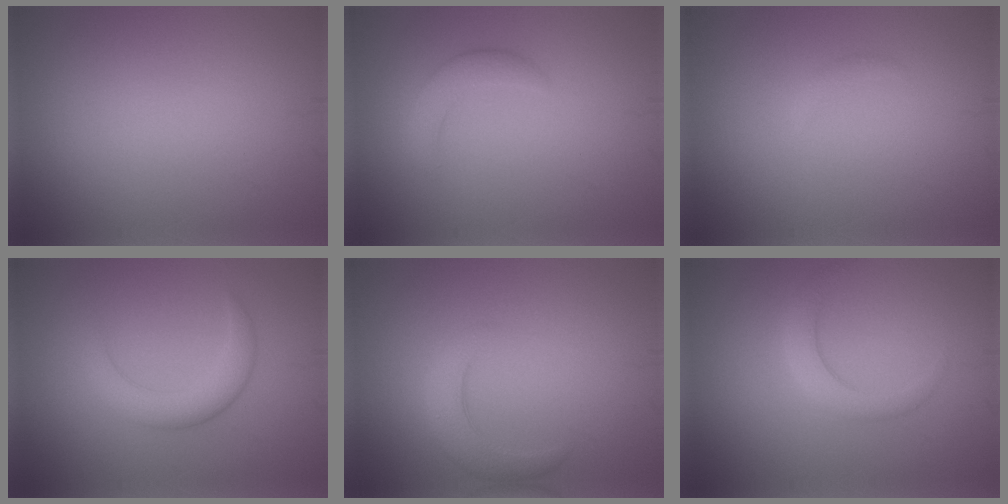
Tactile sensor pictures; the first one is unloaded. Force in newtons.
{"total": 2.1, "press": 2.1, "slide": 0.1}
{"total": 0.6, "press": 0.6, "slide": 0.0}
{"total": 3.2, "press": 3.2, "slide": 0.2}
{"total": 2.9, "press": 2.9, "slide": 0.2}
{"total": 2.3, "press": 2.3, "slide": 0.0}